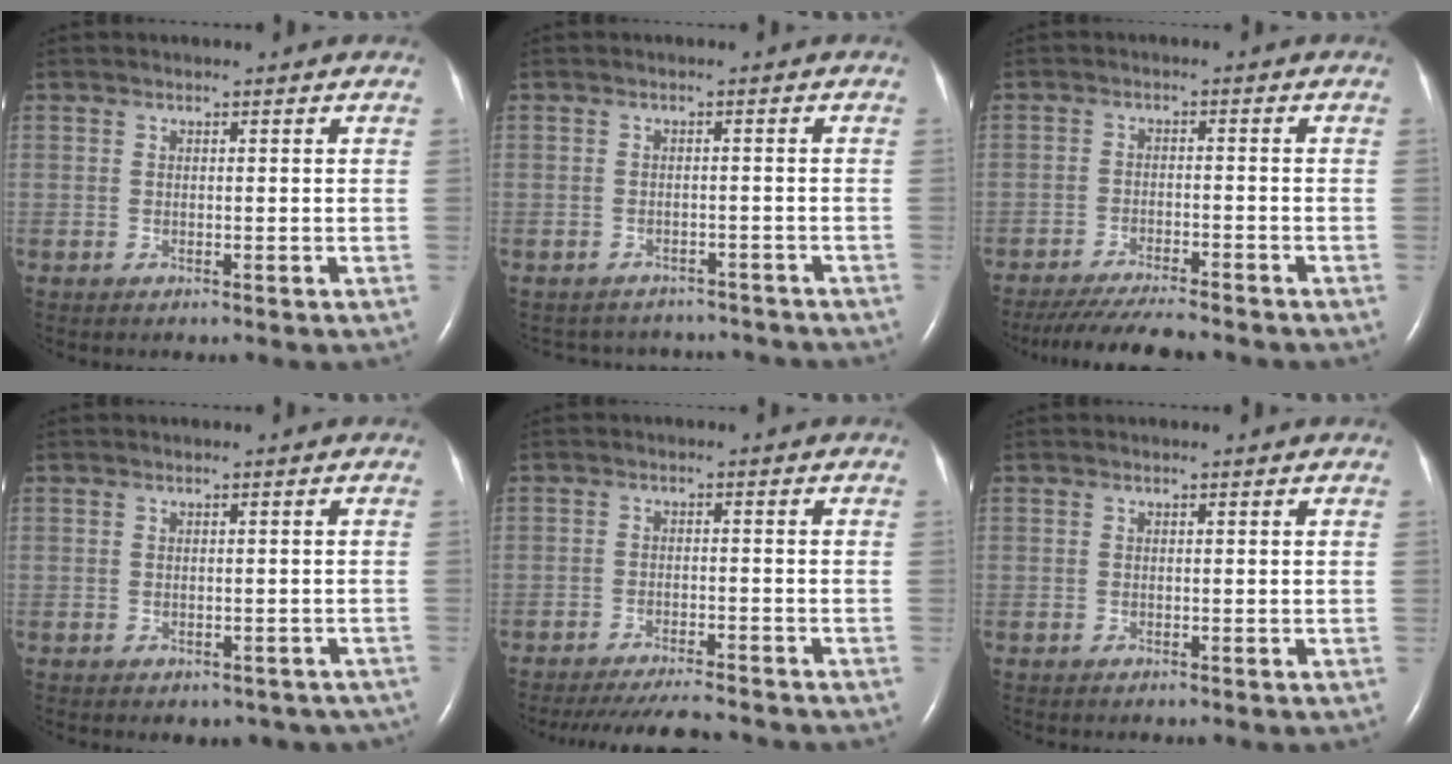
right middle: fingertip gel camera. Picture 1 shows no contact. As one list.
[{"total": 9.1, "force": [-8.4, 3.2, 0.8], "torque": [-0.016, 0.015, -0.092]}, {"total": 10.6, "force": [-9.6, 0.9, 4.5], "torque": [-0.071, -0.021, -0.146]}, {"total": 5.4, "force": [-4.6, 2.2, 1.7], "torque": [-0.011, 0.009, -0.044]}, {"total": 10.8, "force": [-10.0, 1.0, 4.0], "torque": [-0.062, -0.017, -0.142]}, {"total": 0.0}]